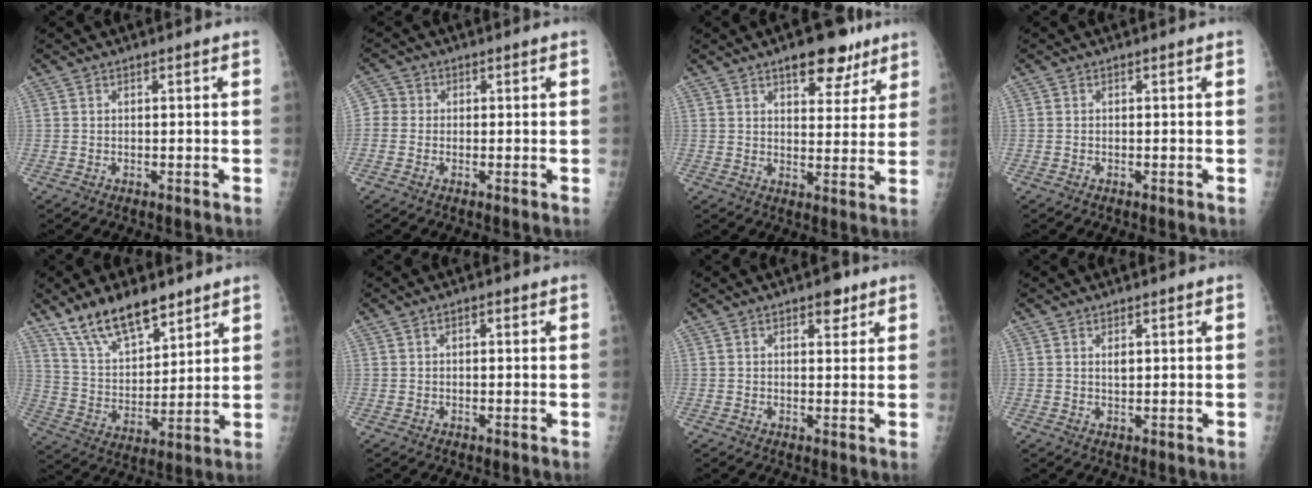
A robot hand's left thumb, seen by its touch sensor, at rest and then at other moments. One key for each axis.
{"total": 2.8, "fx": -0.2, "fy": 2.6, "fz": 0.8, "tx": -0.001, "ty": 0.005, "tz": -0.015}
{"total": 9.8, "fx": 6.4, "fy": 4.5, "fz": 5.8, "tx": -0.046, "ty": -0.032, "tz": 0.091}
{"total": 0.0}
{"total": 14.0, "fx": 10.5, "fy": 5.7, "fz": 7.4, "tx": -0.099, "ty": -0.061, "tz": 0.202}
{"total": 1.2, "fx": 0.5, "fy": 0.7, "fz": 0.8, "tx": -0.009, "ty": 0.001, "tz": 0.005}
{"total": 3.1, "fx": 2.0, "fy": 1.5, "fz": 1.8, "tx": -0.010, "ty": -0.009, "tz": 0.026}
{"total": 1.1, "fx": 0.5, "fy": 0.5, "fz": 0.9, "tx": -0.012, "ty": -0.005, "tz": 0.012}